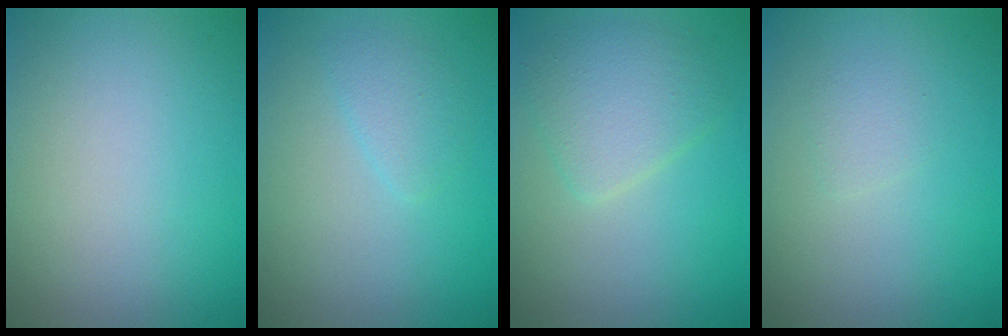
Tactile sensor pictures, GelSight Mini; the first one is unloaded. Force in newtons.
{"total": 1.6, "press": 1.6, "slide": 0.1}
{"total": 3.6, "press": 3.6, "slide": 0.2}
{"total": 1.0, "press": 1.0, "slide": 0.1}